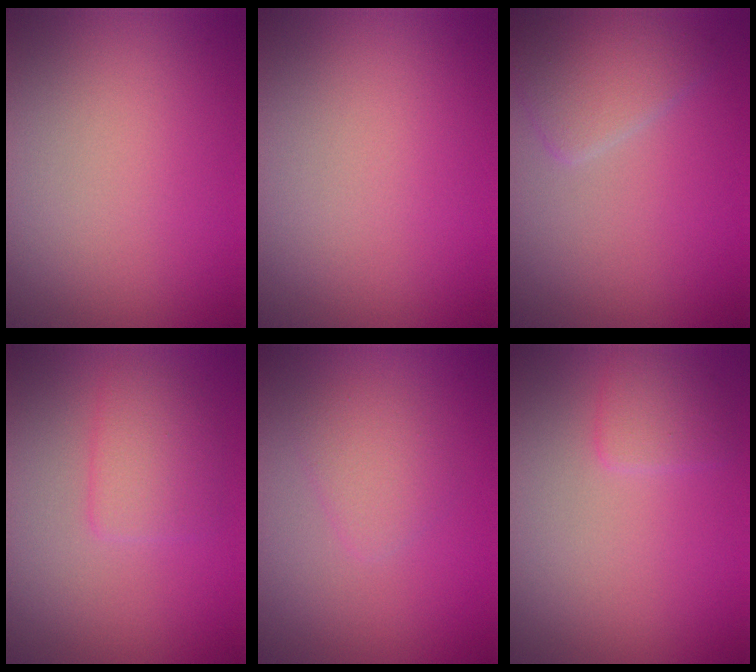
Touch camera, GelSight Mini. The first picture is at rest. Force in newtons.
{"total": 0.0}
{"total": 2.9, "press": 2.9, "slide": 0.1}
{"total": 2.4, "press": 2.3, "slide": 0.2}
{"total": 1.9, "press": 1.9, "slide": 0.1}
{"total": 1.6, "press": 1.6, "slide": 0.1}